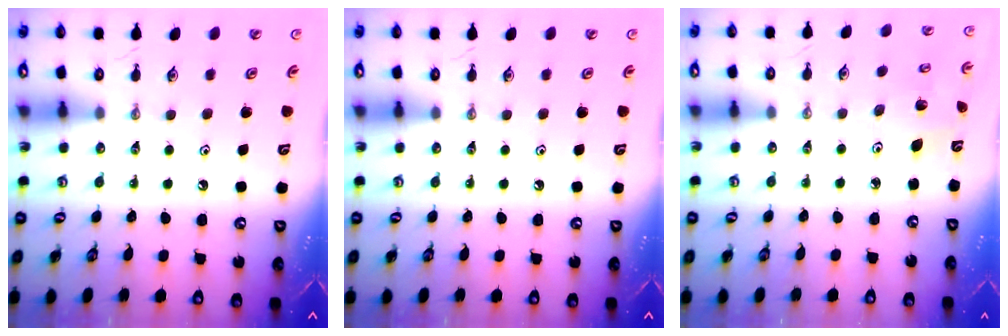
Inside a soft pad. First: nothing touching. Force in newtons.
{"total": 0.0}
{"total": 2.8, "press": 2.8, "slide": 0.2}